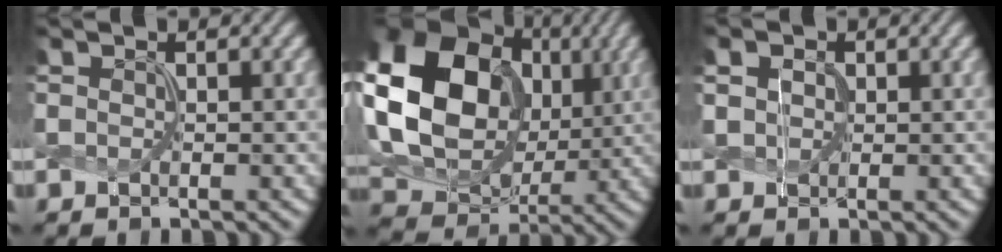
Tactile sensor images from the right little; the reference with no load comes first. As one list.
[{"total": 16.5, "force": [2.3, 13.4, 9.4], "torque": [-0.236, 0.016, 0.075]}, {"total": 0.6, "force": [-0.3, 0.2, -0.5], "torque": [-0.013, -0.001, 0.025]}]